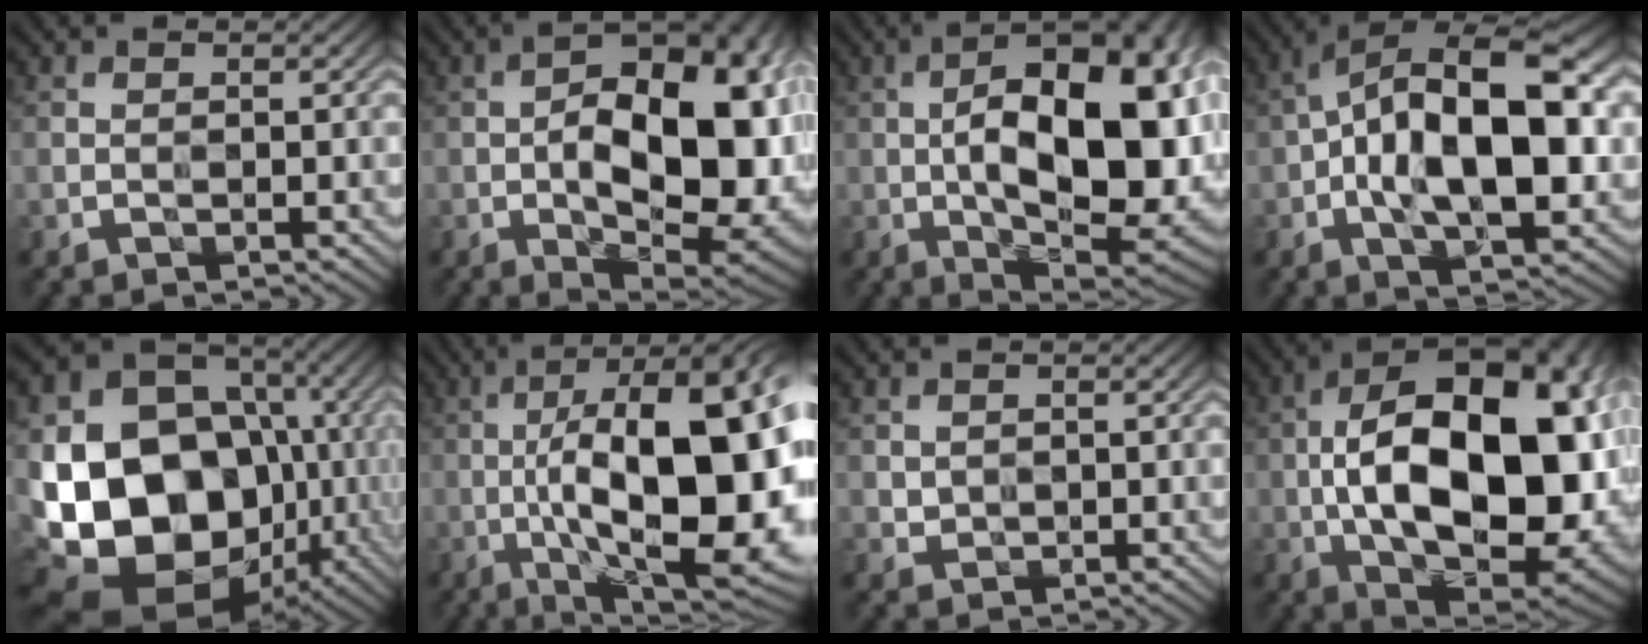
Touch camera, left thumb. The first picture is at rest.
{"total": 18.8, "force": [-1.6, 9.4, 16.2], "torque": [-0.220, 0.002, -0.026]}
{"total": 21.1, "force": [0.1, 9.6, 18.8], "torque": [-0.256, 0.019, -0.015]}
{"total": 16.7, "force": [-1.0, 8.0, 14.6], "torque": [-0.232, 0.023, -0.030]}
{"total": 21.3, "force": [-3.6, 17.2, 12.1], "torque": [-0.276, -0.035, -0.046]}
{"total": 21.3, "force": [-2.6, 7.5, 19.7], "torque": [-0.305, 0.015, -0.048]}
{"total": 1.4, "force": [0.5, 1.2, 0.4], "torque": [-0.014, -0.004, 0.014]}
{"total": 22.7, "force": [-0.8, 11.7, 19.5], "torque": [-0.313, -0.003, -0.024]}